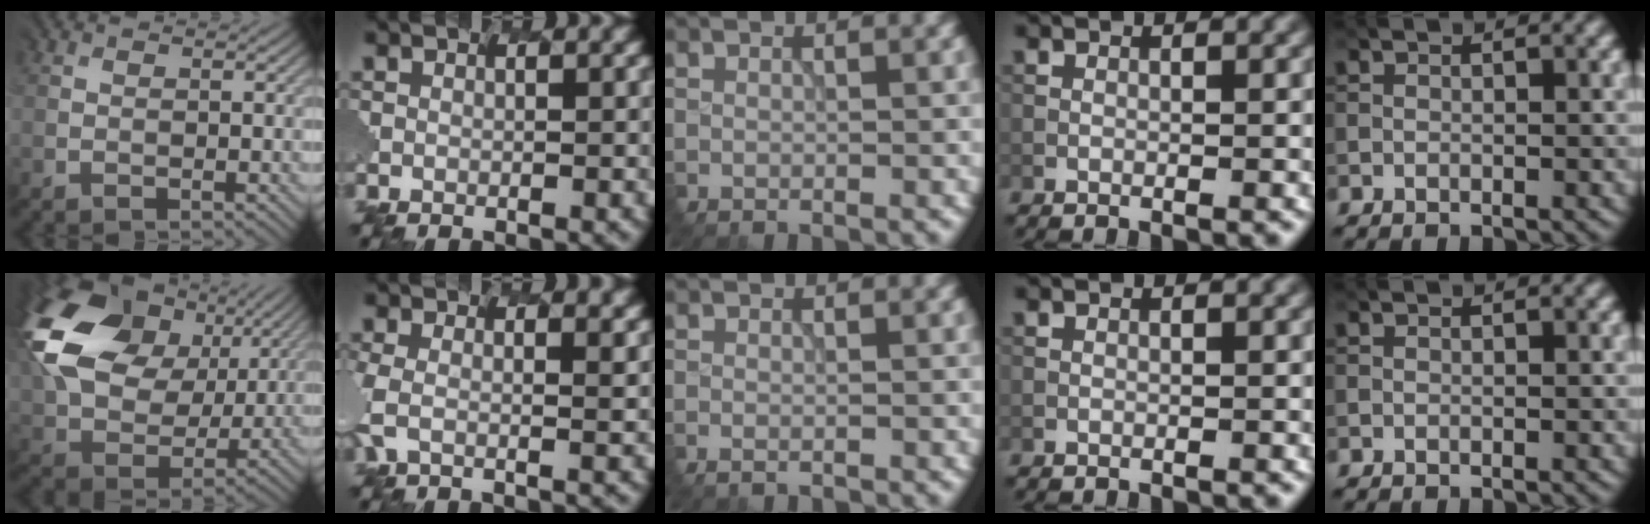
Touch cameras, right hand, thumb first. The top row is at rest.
{"thumb": {"total": 19.1, "force": [7.1, 13.1, 12.0], "torque": [-0.280, 0.038, 0.129]}, "index": {"total": 1.5, "force": [0.7, 0.1, 1.3], "torque": [-0.026, 0.008, -0.010]}, "middle": {"total": 0.7, "force": [-0.3, 0.4, 0.4], "torque": [0.008, 0.004, -0.009]}}